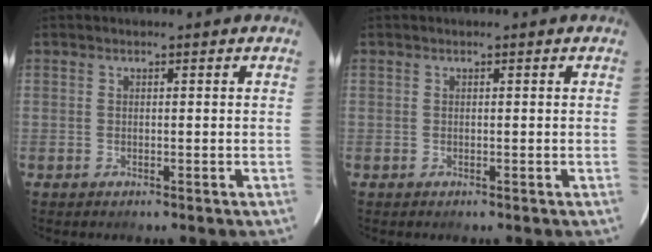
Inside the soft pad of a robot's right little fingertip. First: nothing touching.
{"total": 0.0}